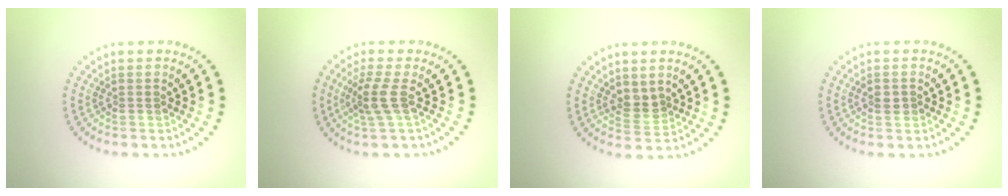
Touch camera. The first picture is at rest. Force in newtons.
{"total": 2.4, "press": 1.9, "slide": 1.5}
{"total": 2.0, "press": 1.5, "slide": 1.3}
{"total": 1.1, "press": 1.1, "slide": 0.1}